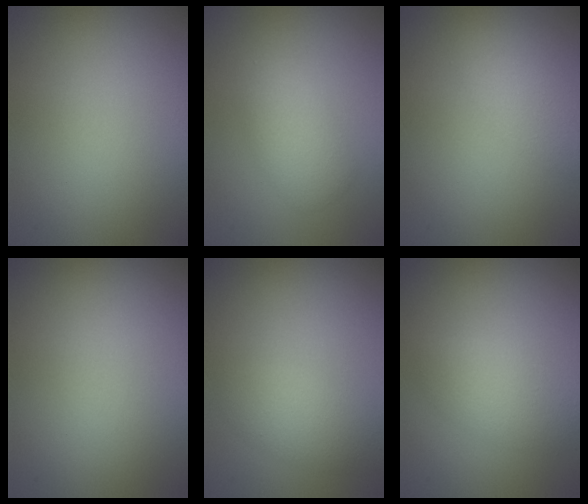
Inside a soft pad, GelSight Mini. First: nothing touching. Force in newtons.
{"total": 2.7, "press": 2.7, "slide": 0.1}
{"total": 2.7, "press": 2.7, "slide": 0.1}
{"total": 0.0}
{"total": 2.2, "press": 2.2, "slide": 0.1}
{"total": 2.6, "press": 2.6, "slide": 0.1}